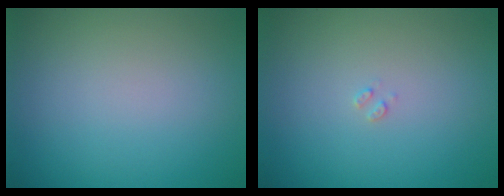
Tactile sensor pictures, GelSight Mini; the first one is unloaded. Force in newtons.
{"total": 0.6, "press": 0.6, "slide": 0.2}